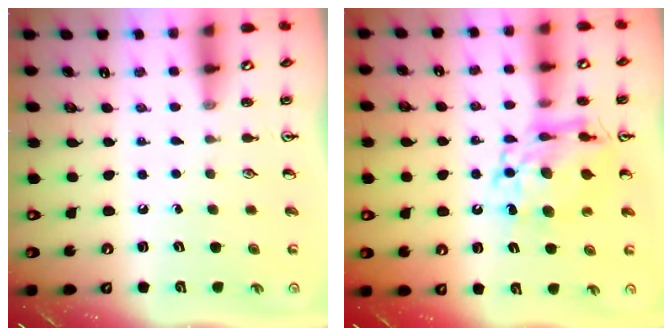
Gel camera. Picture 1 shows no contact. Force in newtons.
{"total": 12.8, "press": 12.7, "slide": 1.3}